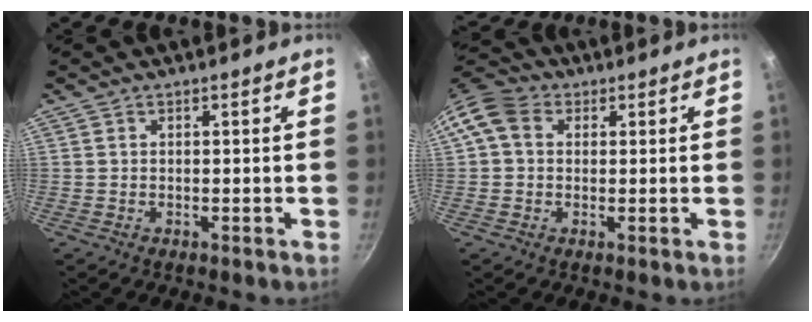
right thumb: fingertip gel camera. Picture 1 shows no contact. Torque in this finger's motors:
{"motor_torque": [0.41, 1.54, 0.57, -0.59, 0.22]}